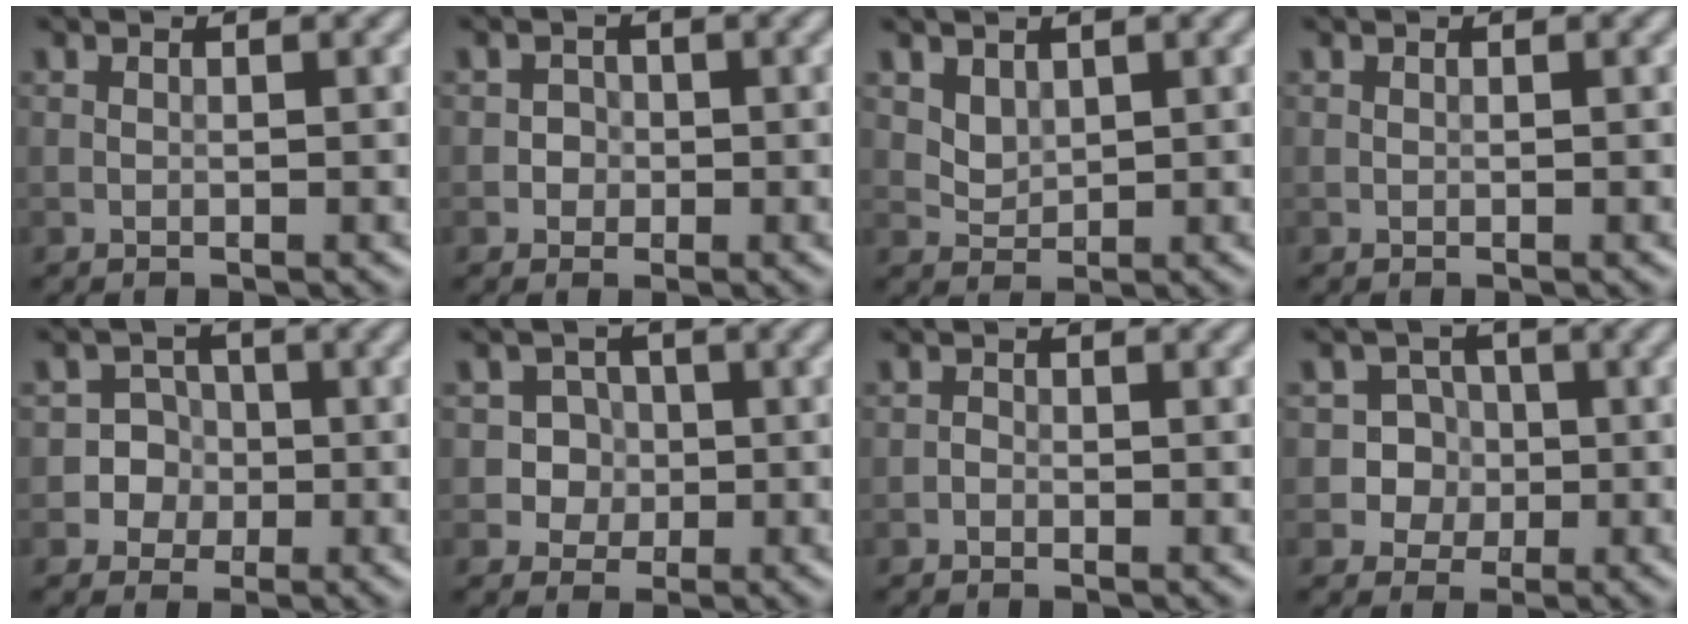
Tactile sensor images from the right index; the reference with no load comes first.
{"total": 1.3, "force": [-0.2, 1.2, 0.2], "torque": [0.016, 0.000, -0.008]}
{"total": 1.8, "force": [1.0, 1.3, 0.8], "torque": [-0.020, -0.011, 0.032]}
{"total": 0.0}
{"total": 4.6, "force": [-0.9, 4.5, 0.5], "torque": [0.017, 0.015, -0.029]}
{"total": 2.9, "force": [-0.2, 2.8, 0.6], "torque": [0.009, 0.006, -0.010]}
{"total": 0.5, "force": [-0.3, 0.4, 0.1], "torque": [0.001, -0.001, -0.008]}
{"total": 4.7, "force": [-0.6, 4.5, 0.9], "torque": [0.004, 0.017, -0.020]}